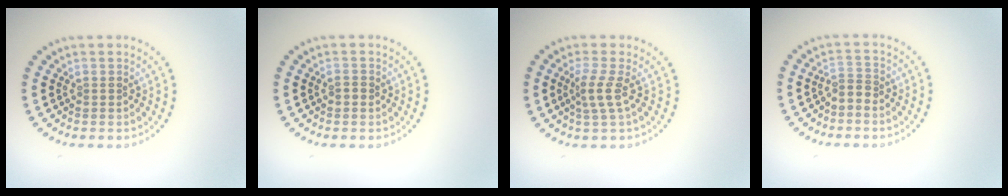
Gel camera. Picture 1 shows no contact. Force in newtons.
{"total": 0.8, "press": 0.8, "slide": 0.1}
{"total": 2.2, "press": 1.6, "slide": 1.6}
{"total": 1.6, "press": 1.0, "slide": 1.2}